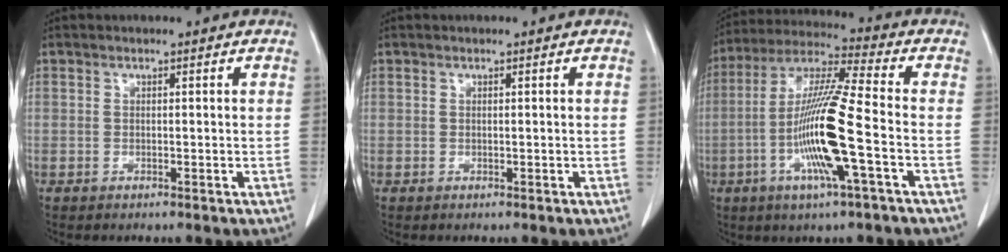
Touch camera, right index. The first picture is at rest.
{"total": 0.0}
{"total": 14.6, "force": [-3.9, 0.1, 14.1], "torque": [-0.282, -0.006, -0.081]}